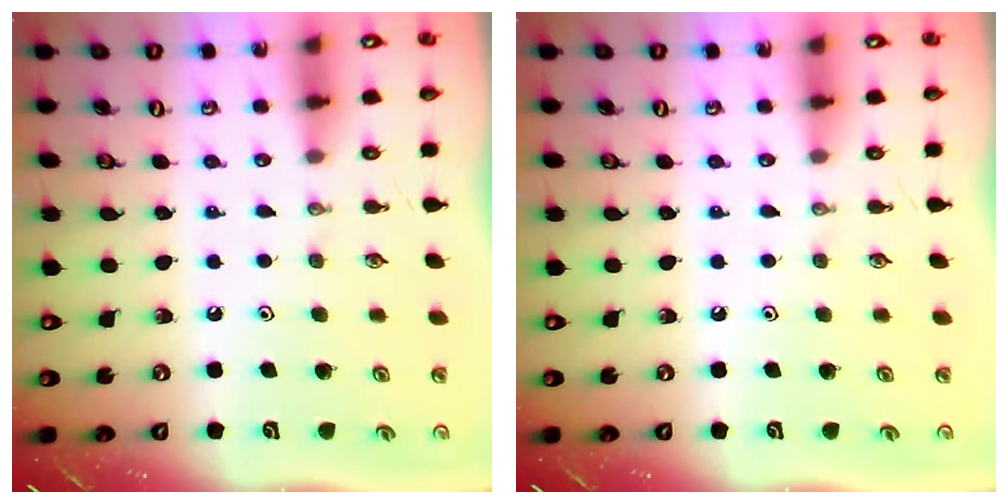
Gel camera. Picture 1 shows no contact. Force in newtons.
{"total": 0.0}